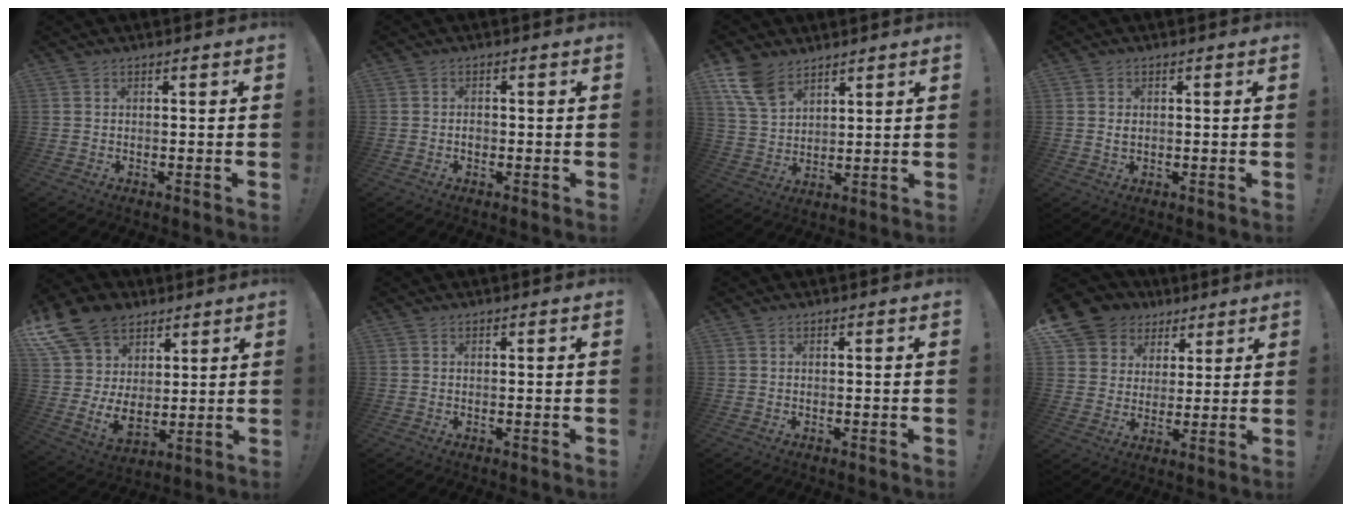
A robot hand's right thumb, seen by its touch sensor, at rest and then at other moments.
{"total": 1.7, "force": [-0.9, 1.2, 0.8], "torque": [-0.015, 0.005, -0.017]}
{"total": 11.2, "force": [7.5, 6.4, 5.3], "torque": [-0.102, -0.032, 0.150]}
{"total": 1.2, "force": [0.2, 1.1, 0.6], "torque": [-0.009, 0.002, 0.003]}
{"total": 16.5, "force": [7.1, 12.3, 8.3], "torque": [-0.159, -0.050, 0.145]}
{"total": 0.0}
{"total": 0.0}
{"total": 10.5, "force": [5.7, 8.5, 2.7], "torque": [-0.035, -0.045, 0.115]}